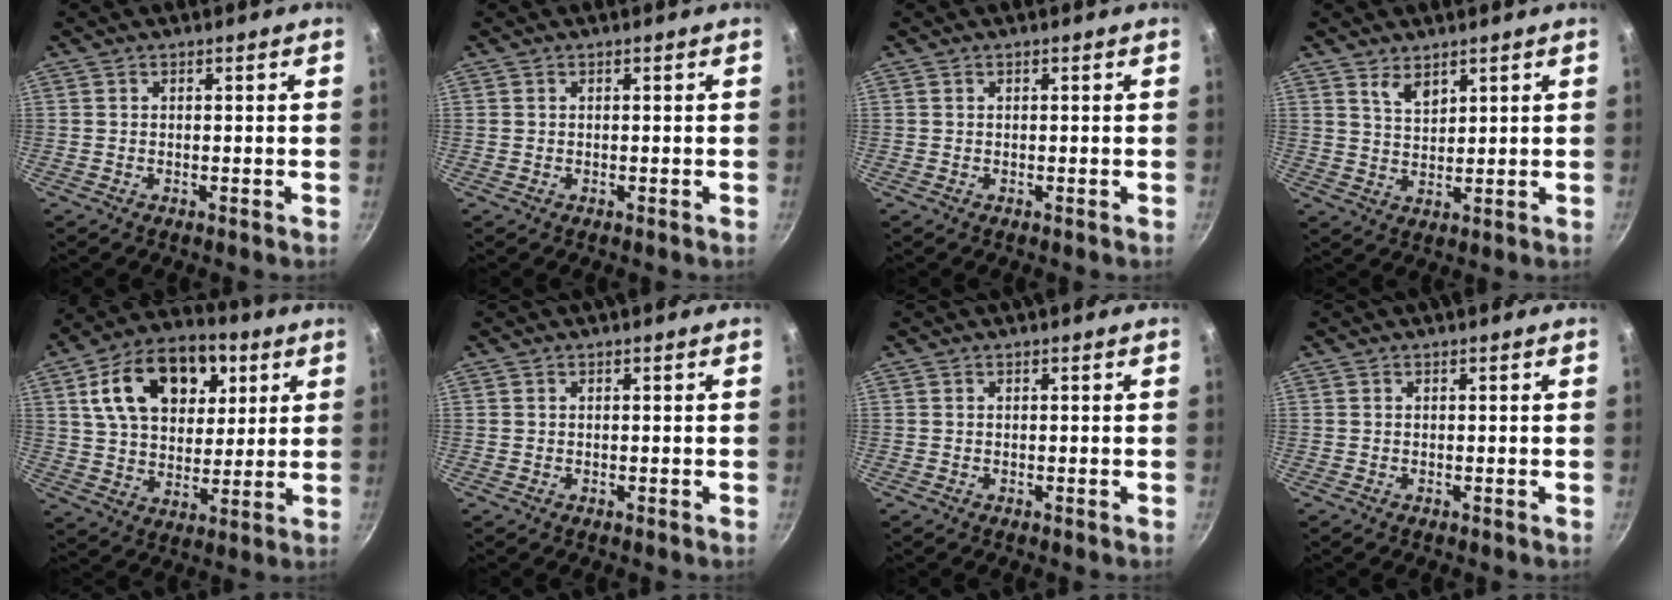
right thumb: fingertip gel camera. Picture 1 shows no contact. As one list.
[{"total": 0.0}, {"total": 0.0}, {"total": 4.1, "force": [2.7, 2.0, 2.3], "torque": [-0.037, -0.024, 0.052]}, {"total": 20.2, "force": [7.5, 13.3, 13.3], "torque": [-0.190, -0.001, 0.117]}, {"total": 0.0}, {"total": 0.0}, {"total": 0.0}]